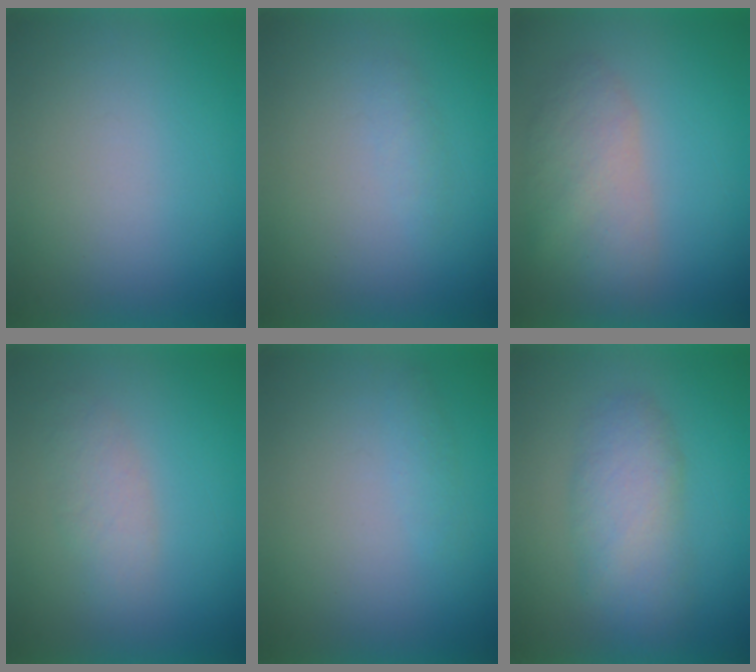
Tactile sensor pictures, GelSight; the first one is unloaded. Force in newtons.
{"total": 1.2}
{"total": 5.4}
{"total": 2.7}
{"total": 1.4}
{"total": 4.5}